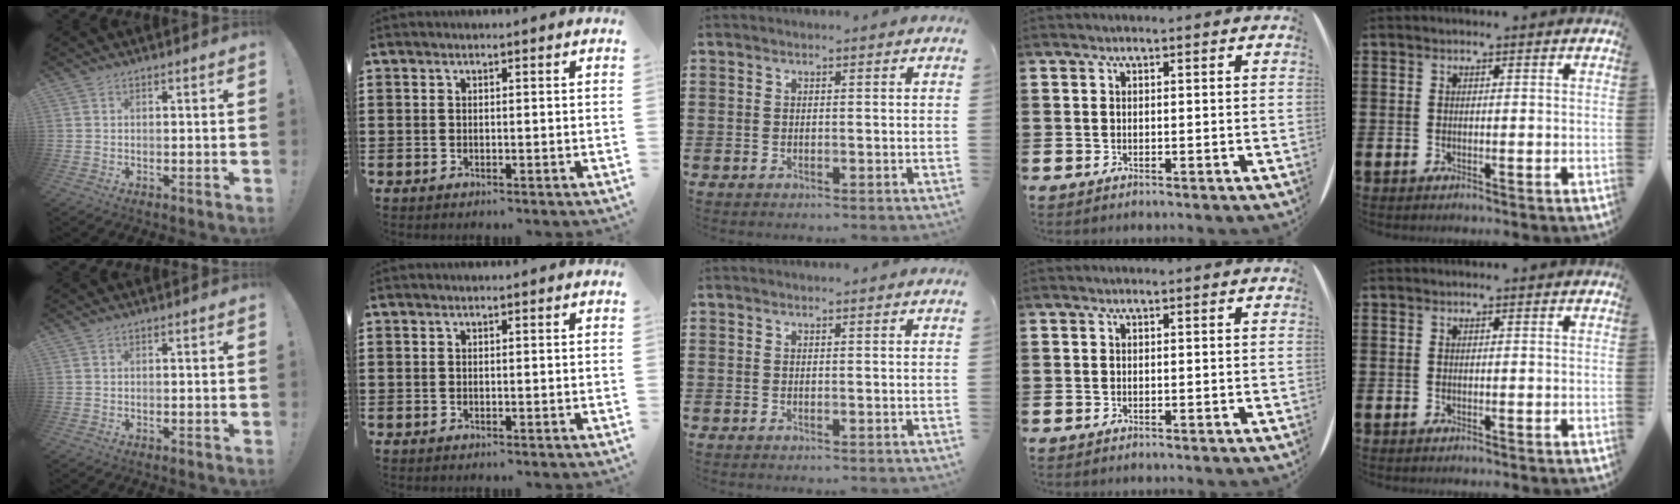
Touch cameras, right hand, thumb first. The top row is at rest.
{}